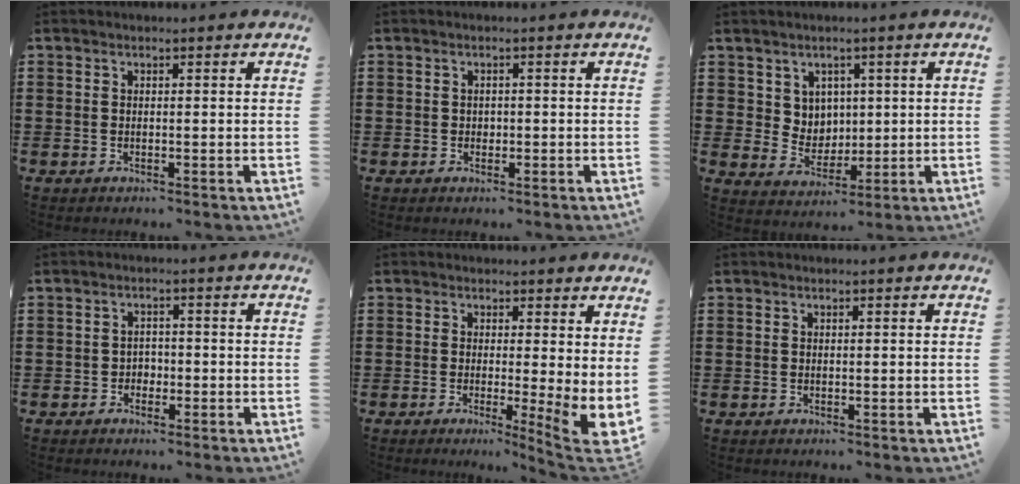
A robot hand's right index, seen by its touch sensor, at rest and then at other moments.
{"total": 0.7, "force": [0.0, 0.7, 0.2], "torque": [-0.008, 0.001, 0.000]}
{"total": 4.6, "force": [2.3, 3.9, 0.7], "torque": [-0.035, 0.005, 0.042]}
{"total": 1.7, "force": [-0.8, 1.4, 0.5], "torque": [-0.016, 0.000, -0.020]}
{"total": 2.7, "force": [0.9, 0.2, 2.6], "torque": [-0.042, -0.022, 0.016]}
{"total": 0.0}